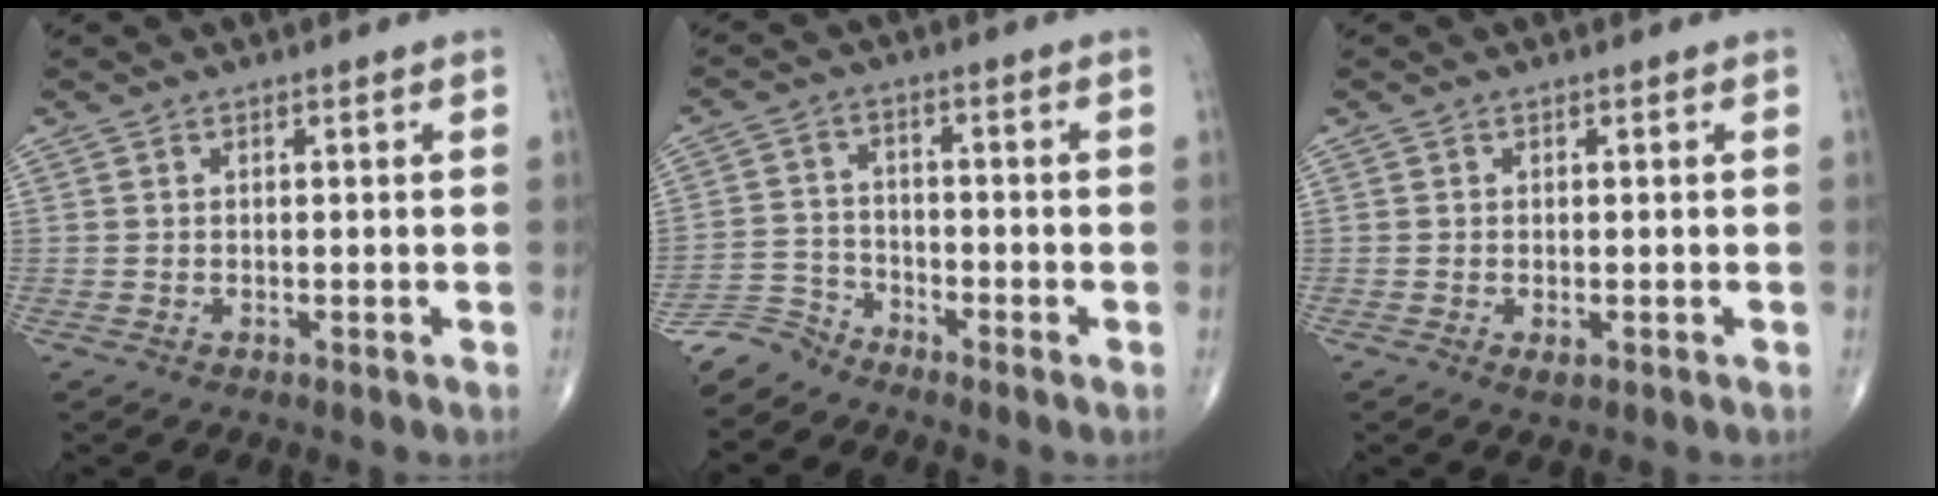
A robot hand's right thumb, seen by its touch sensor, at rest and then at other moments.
{"total": 4.7, "force": [-4.5, 1.1, -0.7], "torque": [0.018, 0.022, -0.098]}
{"total": 1.2, "force": [-0.4, 0.6, 1.0], "torque": [-0.016, -0.003, -0.005]}